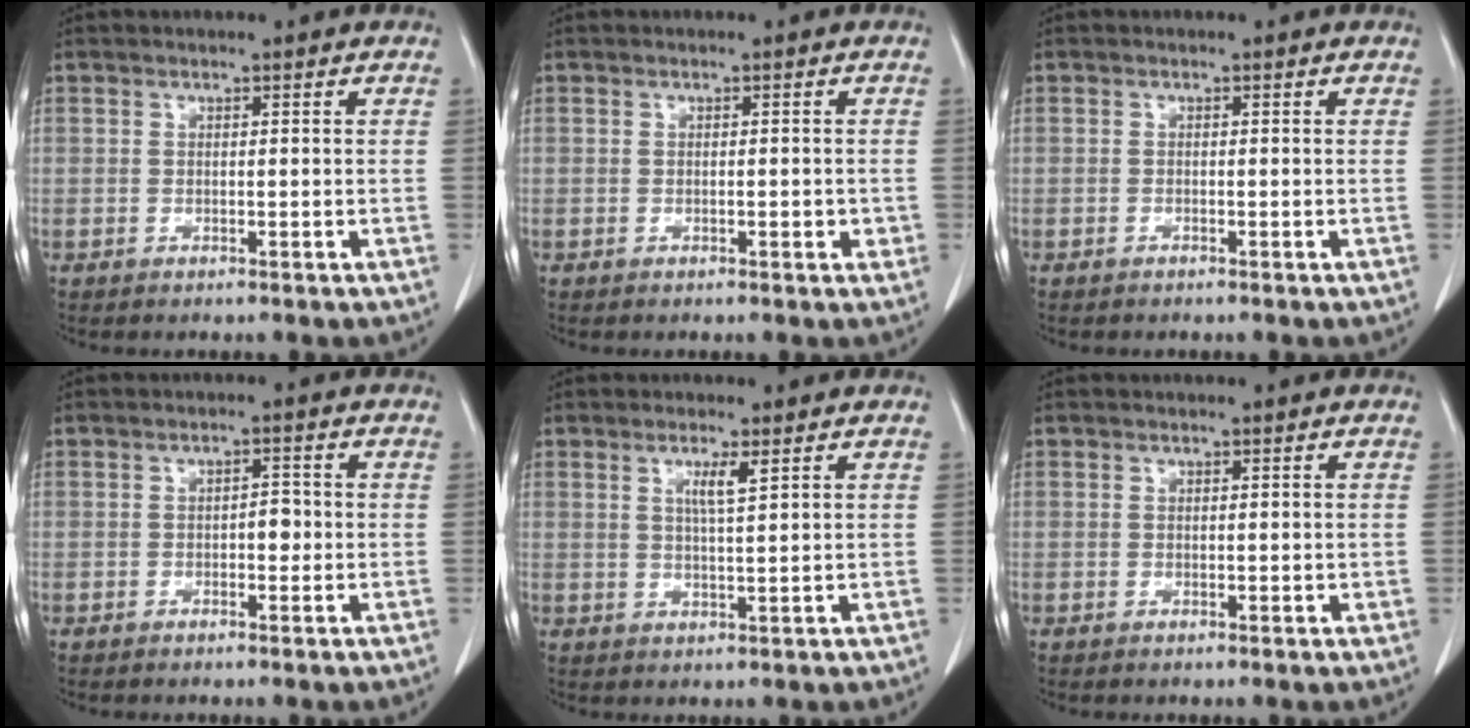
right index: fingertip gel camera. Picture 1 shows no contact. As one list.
[{"total": 1.3, "force": [-0.2, 0.6, 1.1], "torque": [-0.009, 0.003, 0.002]}, {"total": 0.0}, {"total": 2.3, "force": [-0.2, 1.2, 2.0], "torque": [-0.018, 0.007, -0.002]}, {"total": 2.9, "force": [1.3, -0.1, 2.6], "torque": [-0.050, -0.003, 0.025]}, {"total": 0.6, "force": [0.3, 0.4, 0.3], "torque": [0.002, 0.002, 0.007]}]